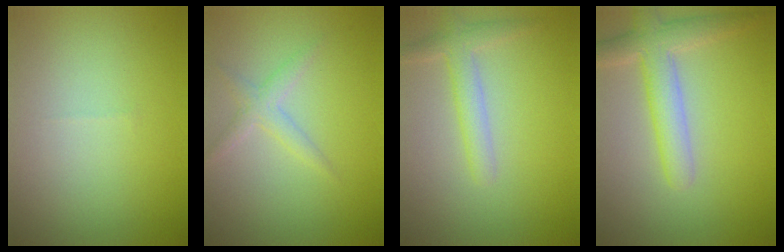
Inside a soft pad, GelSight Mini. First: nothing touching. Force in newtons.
{"total": 1.7, "press": 1.7, "slide": 0.1}
{"total": 2.4, "press": 2.4, "slide": 0.1}
{"total": 4.0, "press": 4.0, "slide": 0.1}